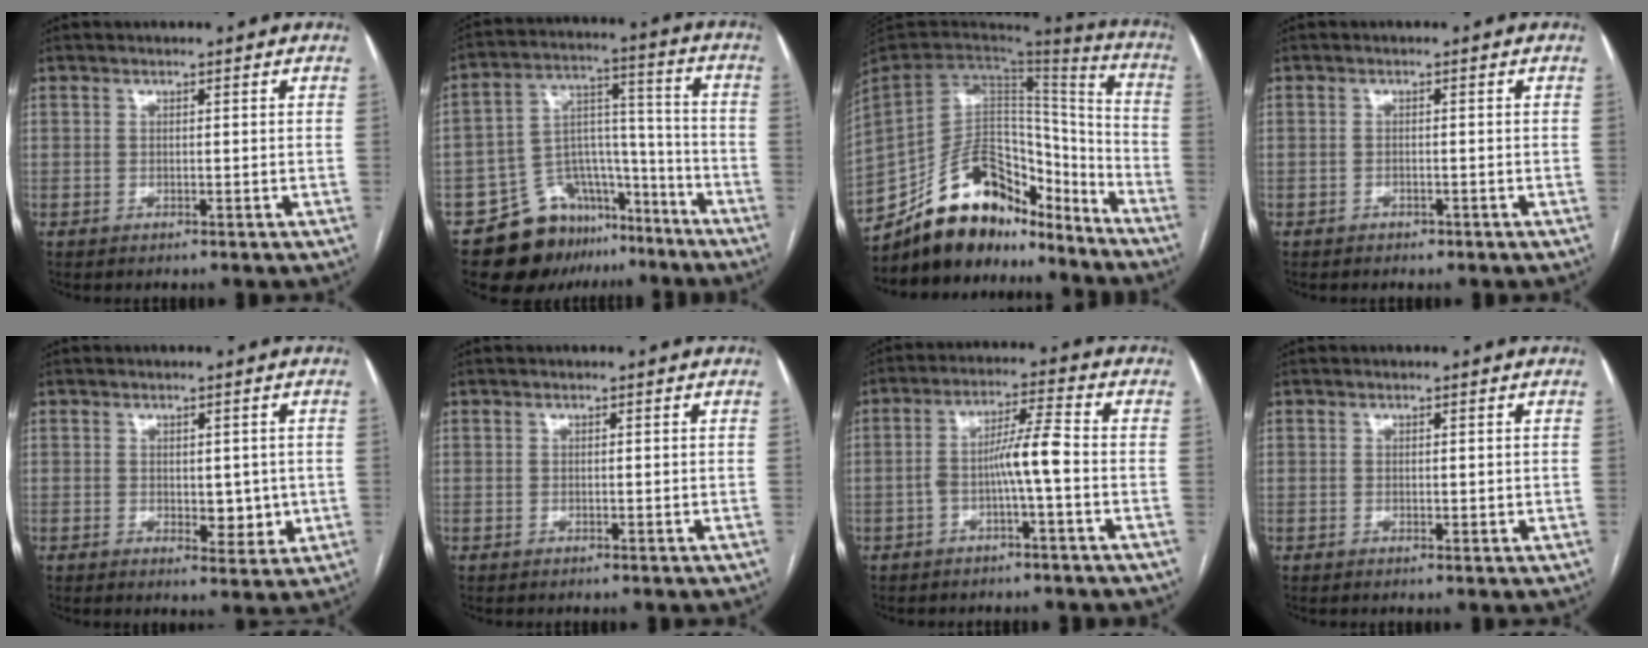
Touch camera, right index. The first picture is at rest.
{"total": 14.7, "force": [-11.2, 8.7, 3.9], "torque": [-0.049, 0.085, -0.177]}
{"total": 22.0, "force": [-17.2, 10.1, 9.2], "torque": [-0.196, 0.033, -0.282]}
{"total": 0.8, "force": [-0.6, 0.6, 0.2], "torque": [-0.006, 0.002, -0.008]}
{"total": 4.4, "force": [-0.1, 2.6, 3.6], "torque": [-0.039, -0.005, 0.007]}
{"total": 0.0}
{"total": 6.0, "force": [-1.6, 0.0, 5.8], "torque": [-0.106, 0.019, -0.026]}
{"total": 0.9, "force": [0.3, 0.7, 0.5], "torque": [-0.003, -0.002, 0.005]}